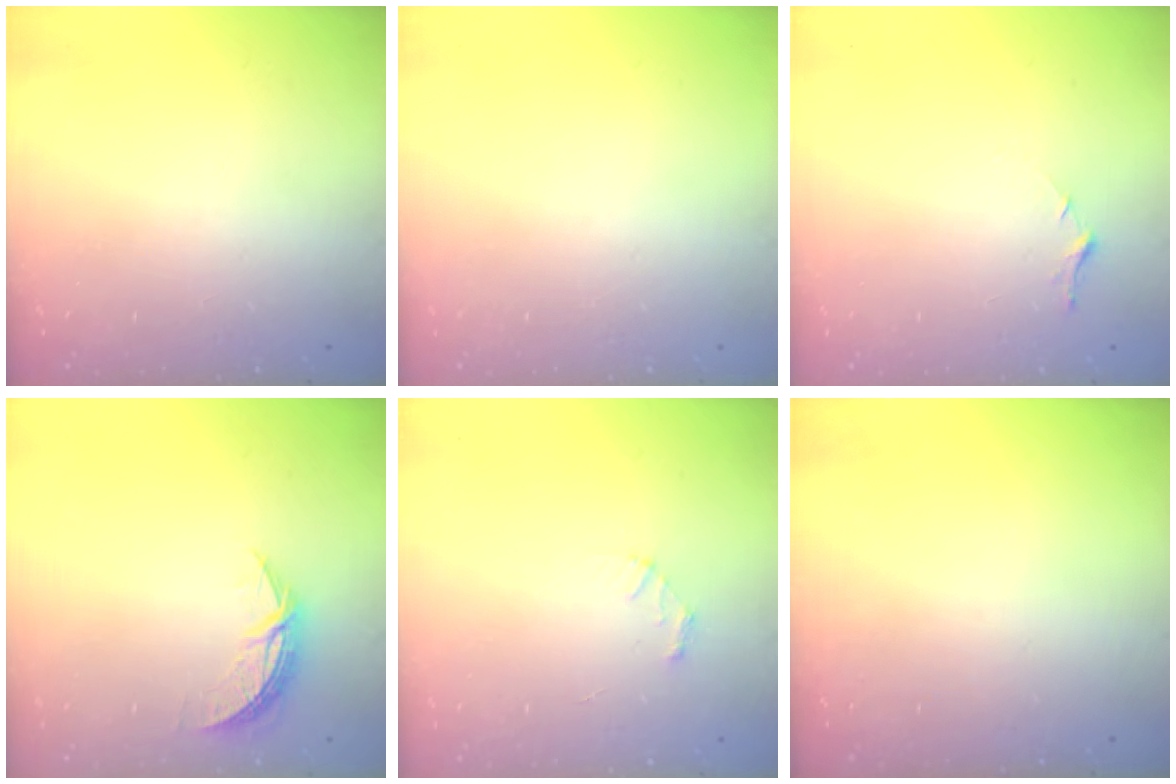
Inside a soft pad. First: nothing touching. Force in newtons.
{"total": 0.0}
{"total": 5.7, "press": 5.6, "slide": 0.6}
{"total": 6.7, "press": 6.7, "slide": 0.4}
{"total": 2.1, "press": 2.1, "slide": 0.2}
{"total": 0.0}